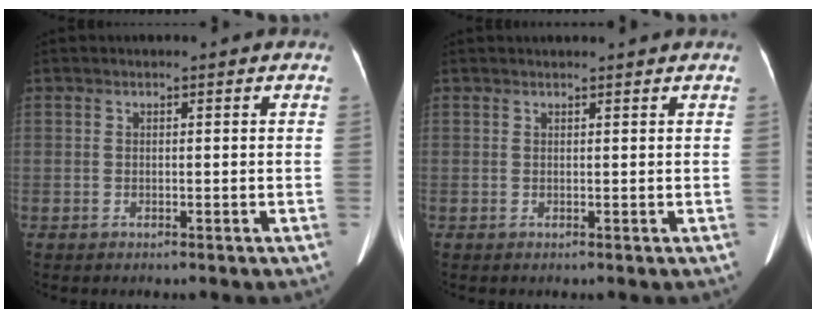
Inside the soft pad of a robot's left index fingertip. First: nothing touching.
{"total": 3.0, "force": [2.9, -0.1, 0.8], "torque": [-0.008, 0.021, 0.035]}